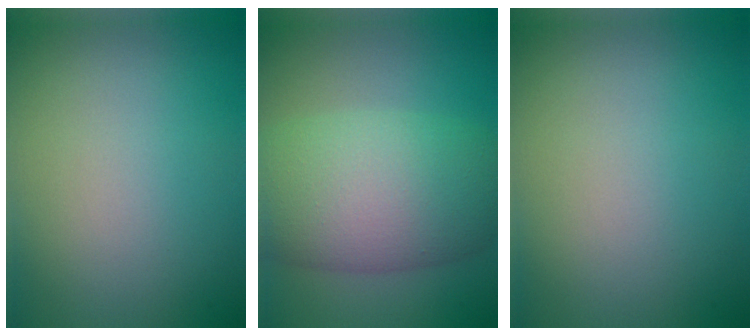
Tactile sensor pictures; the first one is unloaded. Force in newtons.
{"total": 9.8, "press": 9.8, "slide": 0.6}
{"total": 0.0}